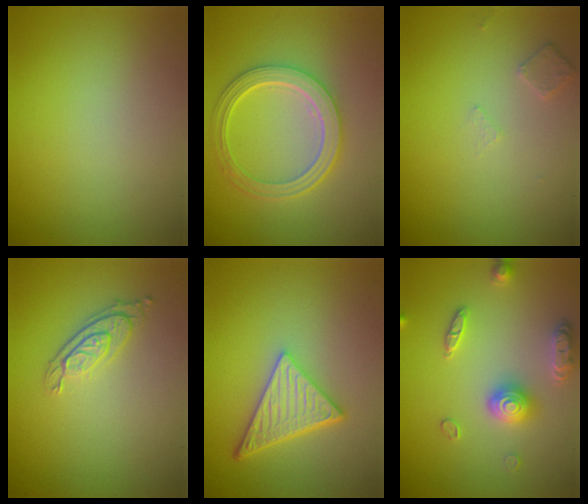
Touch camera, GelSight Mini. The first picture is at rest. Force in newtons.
{"total": 4.9, "press": 3.9, "slide": 3.0}
{"total": 1.2, "press": 1.1, "slide": 0.3}
{"total": 2.9, "press": 2.0, "slide": 2.0}
{"total": 5.5, "press": 4.1, "slide": 3.7}
{"total": 3.4, "press": 3.4, "slide": 0.6}